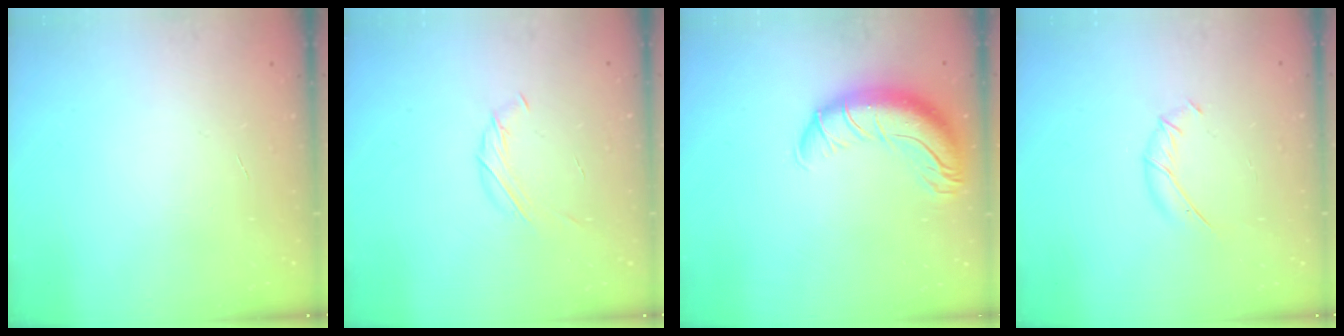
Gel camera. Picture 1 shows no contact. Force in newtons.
{"total": 7.1, "press": 7.0, "slide": 0.8}
{"total": 13.1, "press": 12.7, "slide": 3.1}
{"total": 6.4, "press": 6.2, "slide": 1.7}